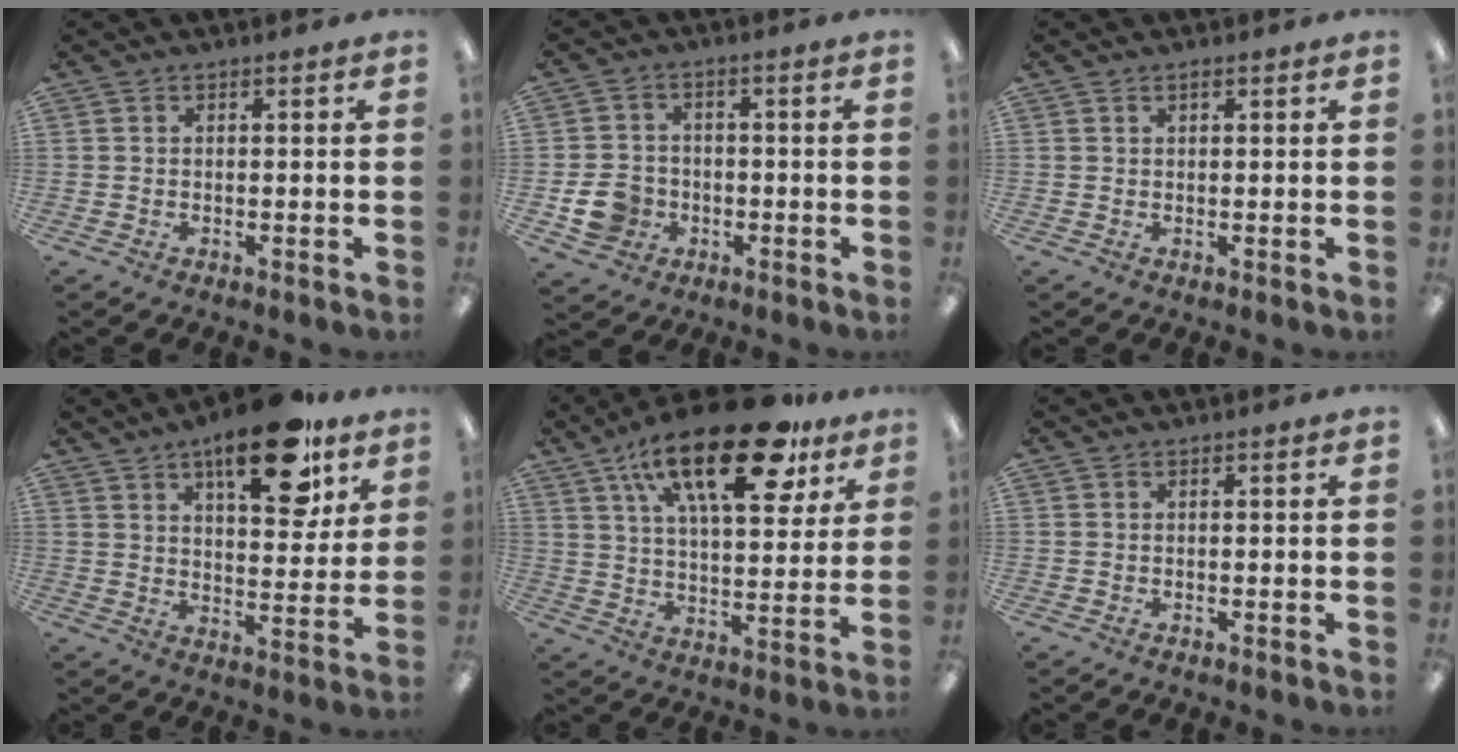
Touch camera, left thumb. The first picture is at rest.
{"total": 7.5, "force": [-2.3, 6.5, 3.0], "torque": [-0.060, 0.012, -0.043]}
{"total": 0.9, "force": [0.7, 0.4, 0.4], "torque": [-0.009, 0.002, 0.012]}
{"total": 18.8, "force": [11.5, 7.5, 12.8], "torque": [-0.171, -0.059, 0.181]}
{"total": 24.2, "force": [14.1, 9.9, 17.0], "torque": [-0.265, -0.063, 0.230]}
{"total": 0.0}